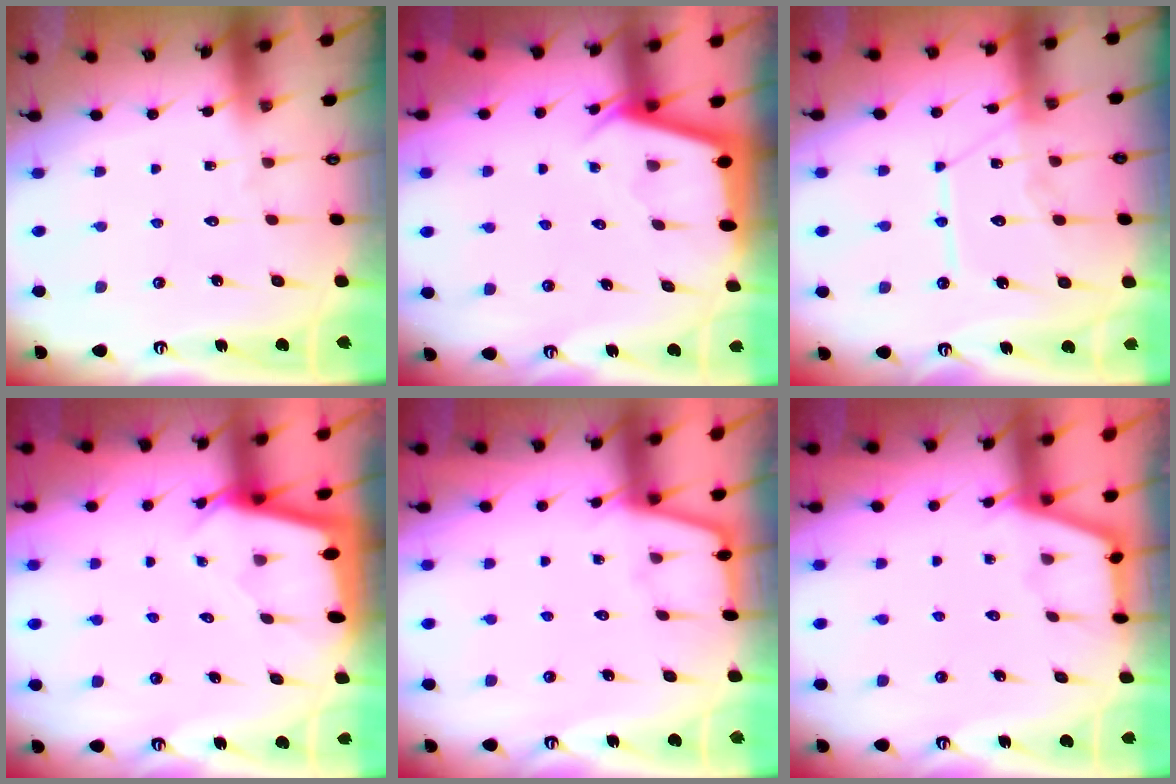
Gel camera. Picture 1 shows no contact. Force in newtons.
{"total": 2.8, "press": 2.8, "slide": 0.4}
{"total": 12.5, "press": 12.4, "slide": 1.1}
{"total": 2.4, "press": 2.4, "slide": 0.1}
{"total": 2.3, "press": 2.3, "slide": 0.4}
{"total": 2.4, "press": 2.4, "slide": 0.4}